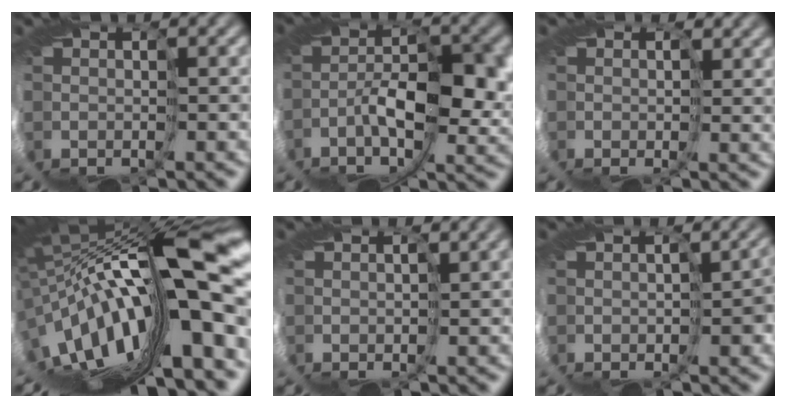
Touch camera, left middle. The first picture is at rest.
{"total": 5.9, "force": [-0.8, 2.4, 5.4], "torque": [-0.125, -0.007, -0.014]}
{"total": 2.7, "force": [1.6, 1.5, 1.6], "torque": [-0.042, 0.002, 0.024]}
{"total": 14.9, "force": [-0.7, 3.3, 14.5], "torque": [-0.241, -0.016, -0.017]}
{"total": 1.8, "force": [-0.1, 0.5, 1.7], "torque": [-0.040, 0.002, 0.001]}
{"total": 4.0, "force": [-1.1, 1.6, 3.5], "torque": [-0.040, 0.002, -0.008]}